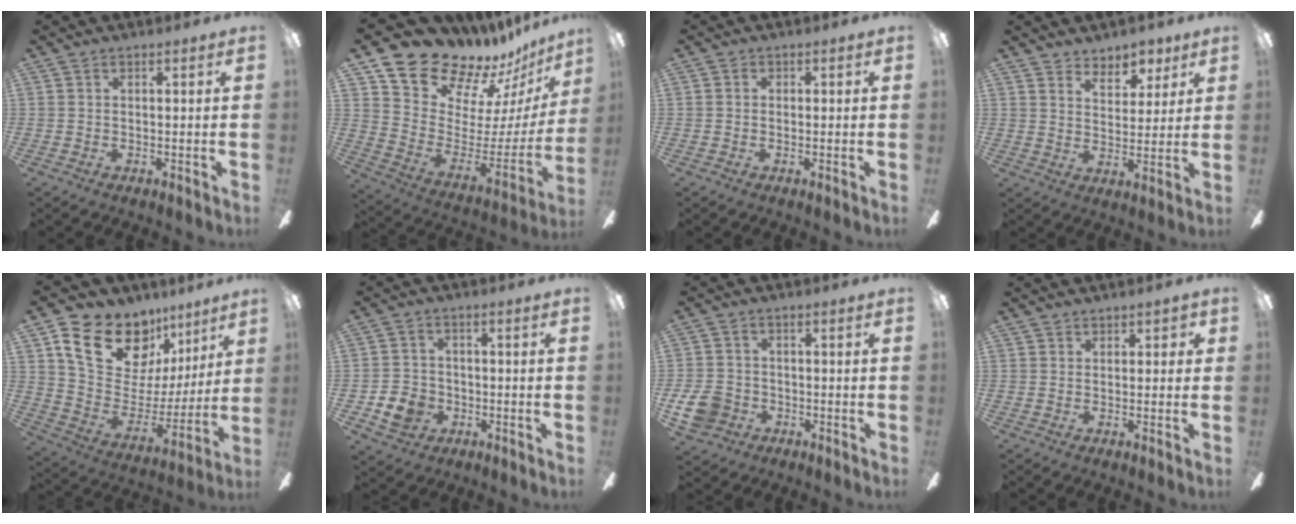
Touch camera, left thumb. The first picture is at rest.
{"total": 17.5, "force": [15.9, 6.8, 2.7], "torque": [-0.065, -0.146, 0.295]}
{"total": 0.9, "force": [-0.3, 0.8, 0.4], "torque": [-0.006, 0.005, -0.006]}
{"total": 6.0, "force": [4.7, 3.6, 0.5], "torque": [0.006, -0.034, 0.081]}
{"total": 21.6, "force": [12.8, 14.0, 10.3], "torque": [-0.170, -0.067, 0.240]}
{"total": 6.3, "force": [-2.3, 5.4, 2.1], "torque": [-0.048, 0.015, -0.042]}
{"total": 7.7, "force": [-2.9, 6.3, 3.4], "torque": [-0.078, 0.023, -0.053]}
{"total": 1.5, "force": [1.1, 1.0, 0.3], "torque": [0.002, 0.000, 0.019]}